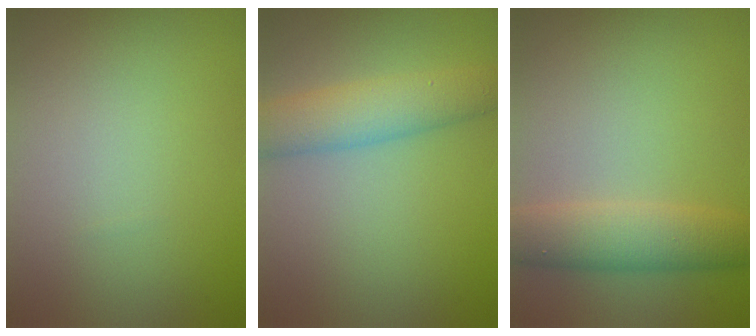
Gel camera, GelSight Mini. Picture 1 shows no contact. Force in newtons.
{"total": 4.7, "press": 4.7, "slide": 0.1}
{"total": 4.8, "press": 4.8, "slide": 0.2}